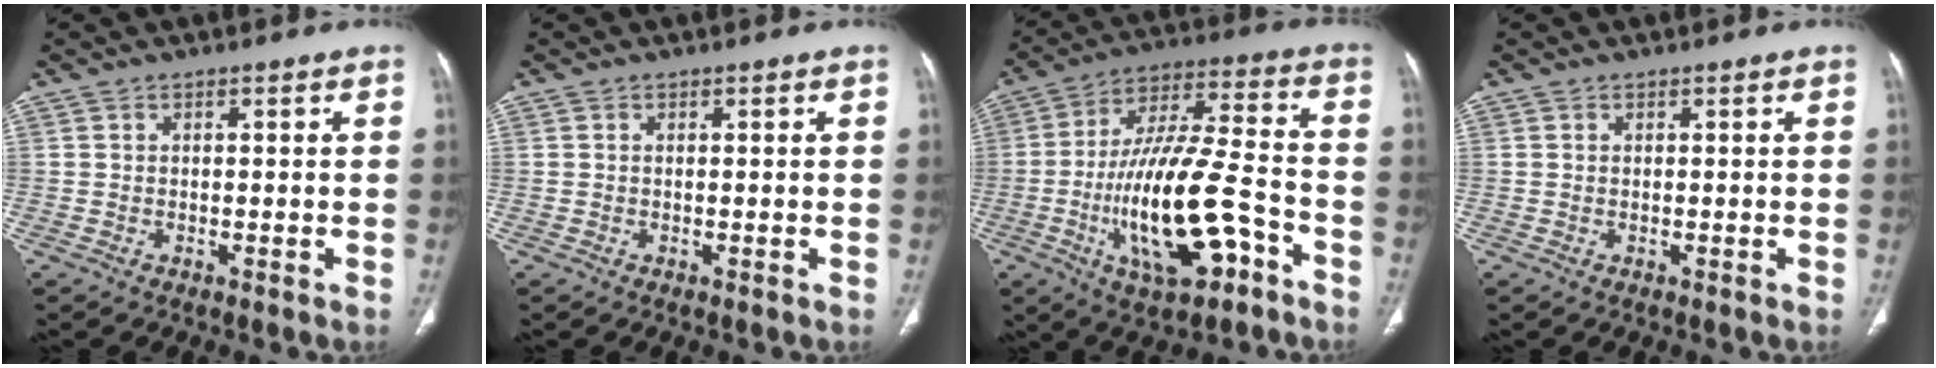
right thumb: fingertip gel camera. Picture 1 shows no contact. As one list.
[{"total": 0.0}, {"total": 21.1, "force": [-7.3, 7.7, 18.3], "torque": [-0.330, 0.042, -0.113]}, {"total": 0.0}]